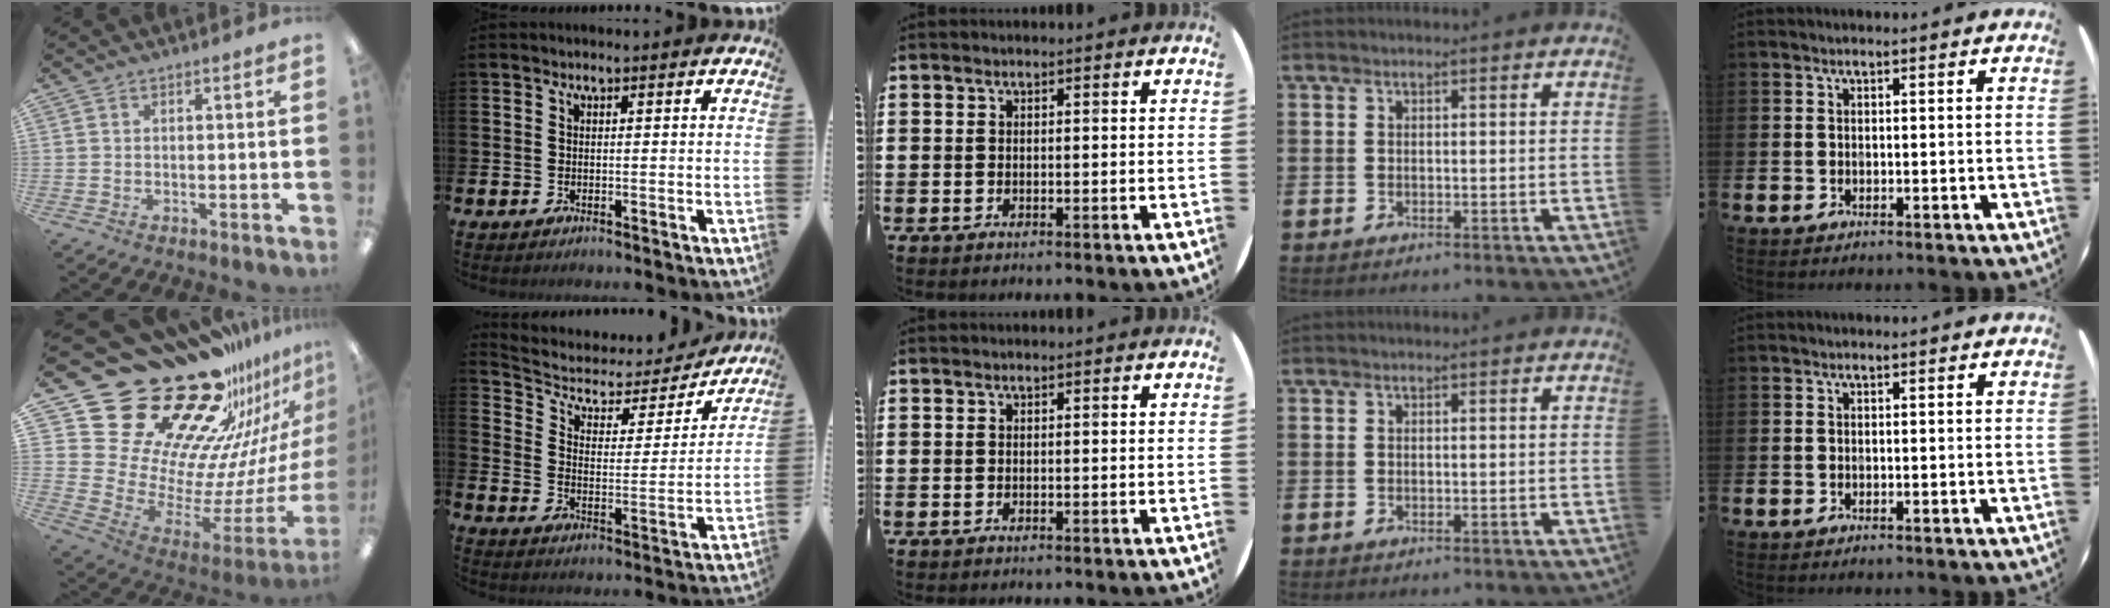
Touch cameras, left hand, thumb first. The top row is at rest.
{"thumb": {"total": 32.4, "force": [24.0, 16.1, 14.7], "torque": [-0.170, -0.246, 0.487]}, "index": {"total": 5.4, "force": [4.2, 2.8, 1.8], "torque": [-0.058, -0.035, 0.061]}}